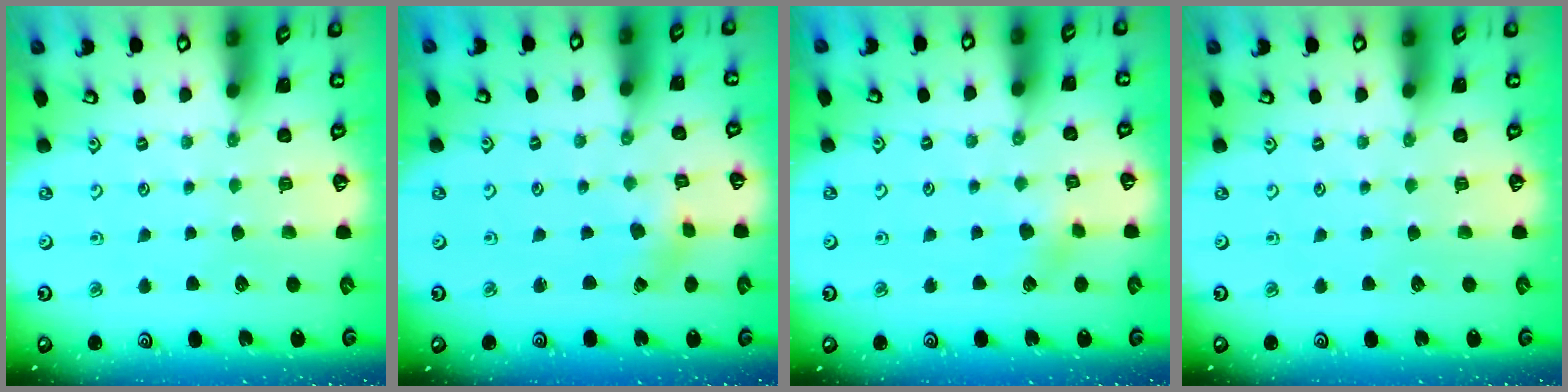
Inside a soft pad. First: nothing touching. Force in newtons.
{"total": 1.5, "press": 1.5, "slide": 0.3}
{"total": 3.5, "press": 3.5, "slide": 0.4}
{"total": 0.0}